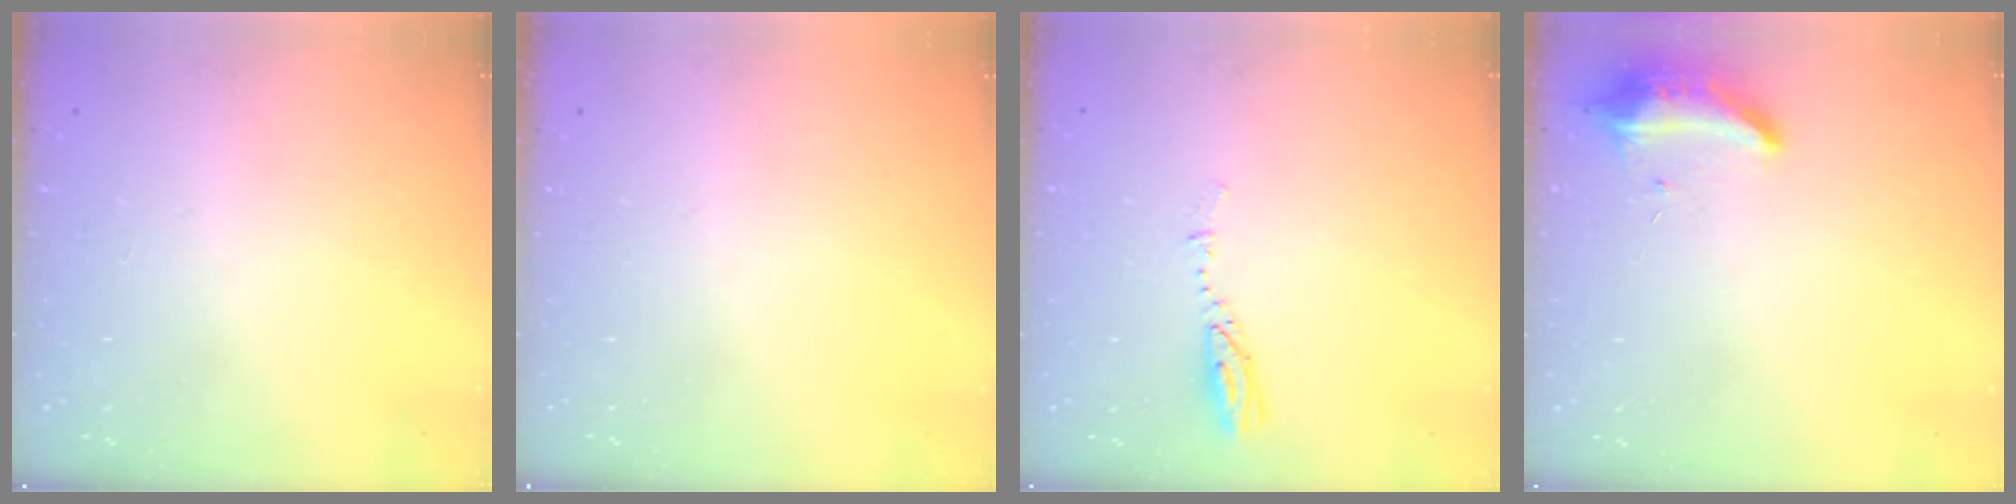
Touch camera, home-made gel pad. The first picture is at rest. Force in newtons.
{"total": 0.0}
{"total": 3.6, "press": 3.6, "slide": 0.5}
{"total": 8.8, "press": 8.8, "slide": 0.6}